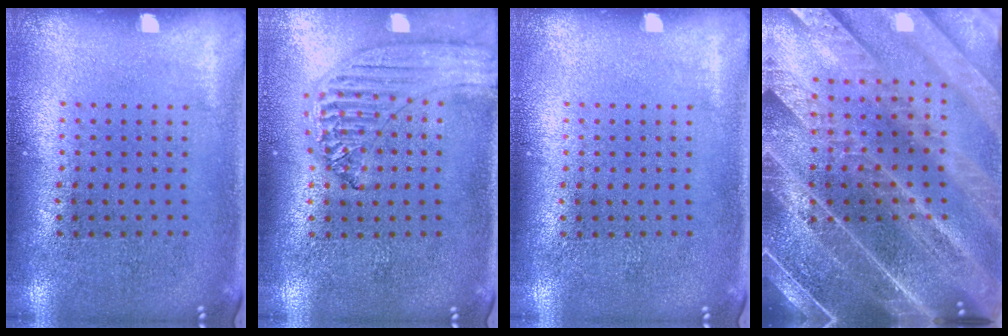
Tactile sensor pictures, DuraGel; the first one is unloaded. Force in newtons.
{"total": 1.2, "press": 1.2, "slide": 0.2}
{"total": 0.0}
{"total": 5.5, "press": 4.7, "slide": 2.9}